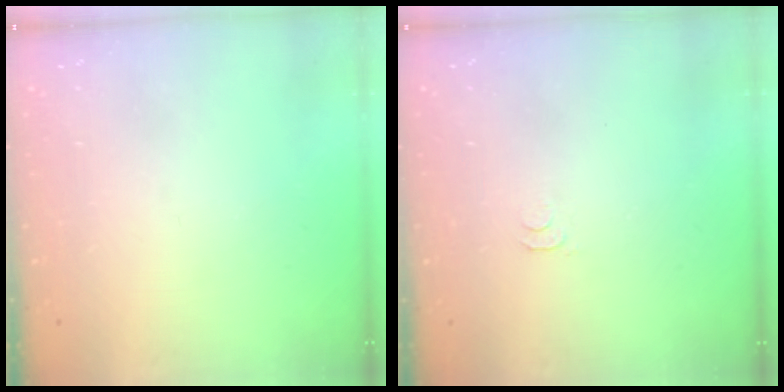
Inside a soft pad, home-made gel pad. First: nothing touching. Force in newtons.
{"total": 2.8, "press": 2.7, "slide": 0.5}